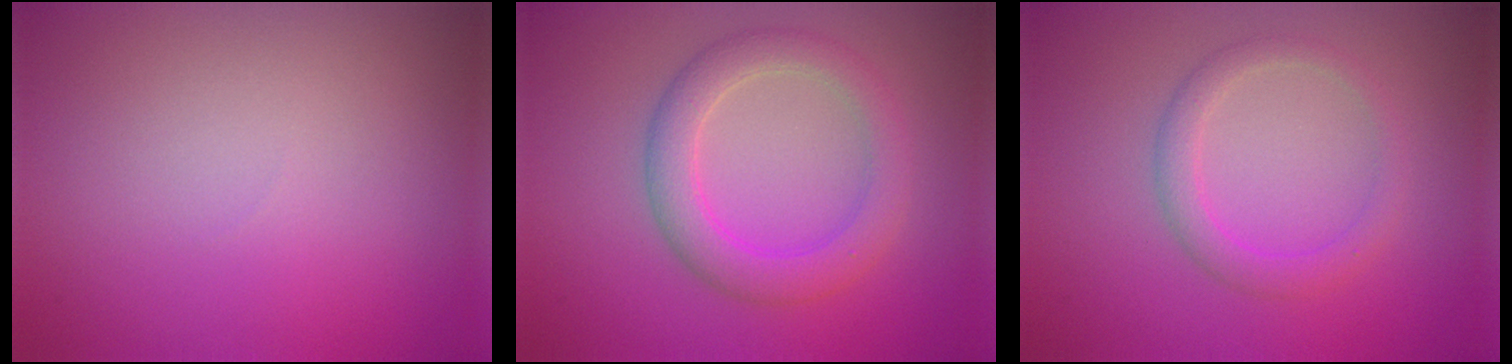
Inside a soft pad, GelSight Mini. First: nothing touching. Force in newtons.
{"total": 4.1, "press": 4.1, "slide": 0.3}
{"total": 2.3, "press": 2.3, "slide": 0.1}